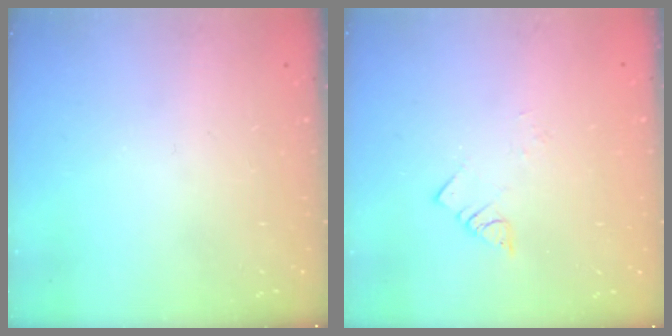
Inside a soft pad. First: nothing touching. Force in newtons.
{"total": 2.7, "press": 2.7, "slide": 0.4}